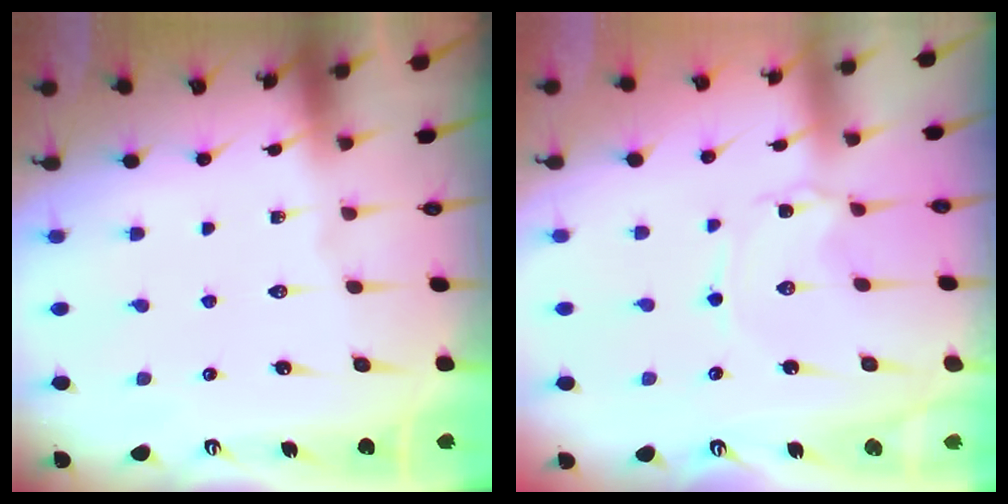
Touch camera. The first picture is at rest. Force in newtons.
{"total": 0.7, "press": 0.7, "slide": 0.1}